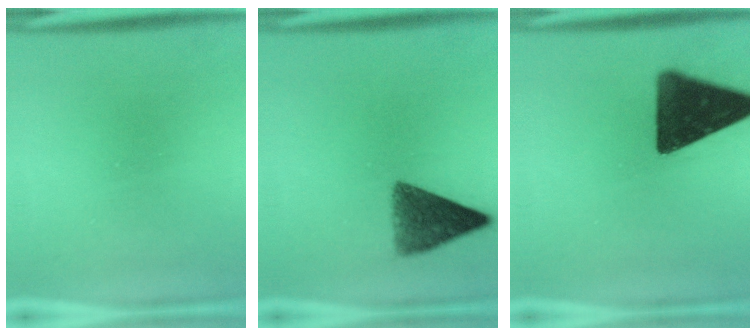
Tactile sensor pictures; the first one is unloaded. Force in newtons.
{"total": 7.7}
{"total": 15.9}